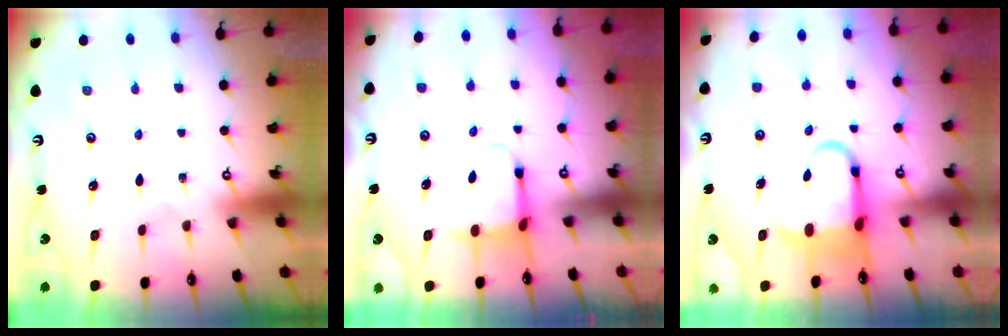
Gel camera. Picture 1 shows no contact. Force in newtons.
{"total": 3.8, "press": 3.6, "slide": 1.3}
{"total": 6.3, "press": 6.1, "slide": 1.6}